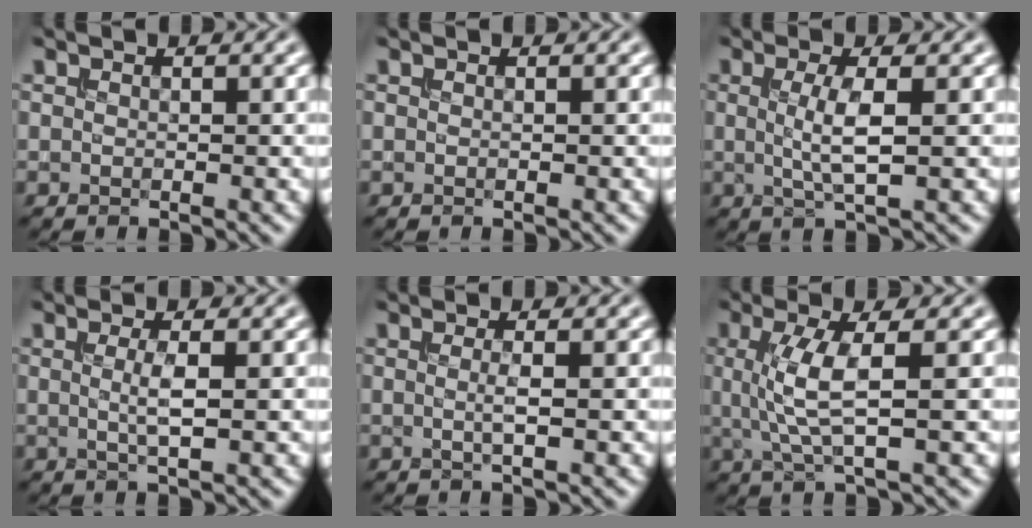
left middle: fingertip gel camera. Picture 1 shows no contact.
{"total": 0.0}
{"total": 3.0, "force": [0.1, 0.4, 3.0], "torque": [-0.063, -0.002, 0.003]}
{"total": 1.9, "force": [0.0, 0.2, 1.8], "torque": [-0.038, 0.001, 0.000]}
{"total": 1.1, "force": [-0.2, 0.0, 1.1], "torque": [-0.024, -0.001, -0.005]}
{"total": 4.2, "force": [0.4, 0.8, 4.1], "torque": [-0.092, 0.000, 0.014]}